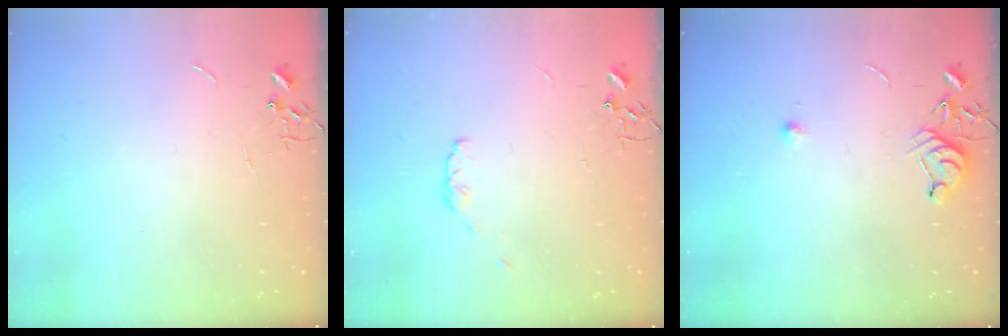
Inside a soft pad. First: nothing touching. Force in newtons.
{"total": 4.0, "press": 4.0, "slide": 0.6}
{"total": 6.9, "press": 6.9, "slide": 1.0}